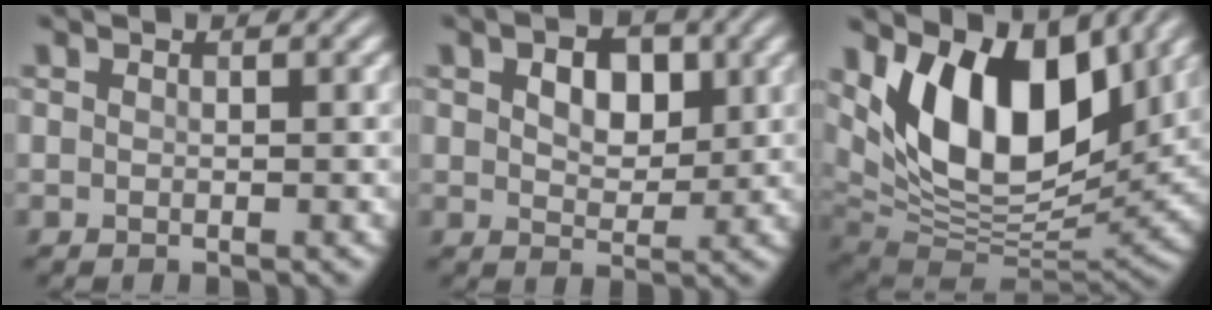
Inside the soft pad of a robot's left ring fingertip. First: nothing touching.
{"total": 4.6, "force": [1.5, 2.9, 3.3], "torque": [-0.048, 0.002, 0.018]}
{"total": 12.6, "force": [5.2, 6.9, 9.2], "torque": [-0.153, -0.003, 0.086]}